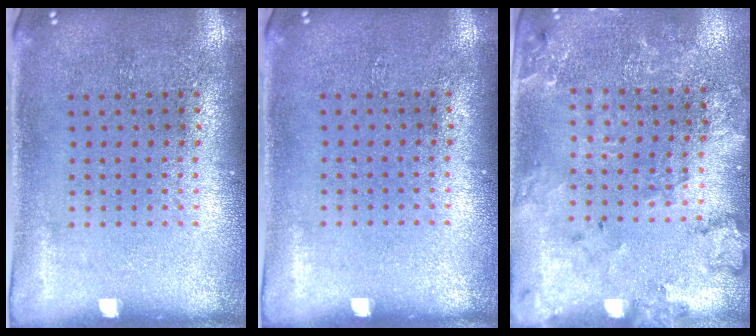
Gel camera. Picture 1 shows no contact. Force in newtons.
{"total": 0.0}
{"total": 1.9, "press": 1.9, "slide": 0.2}